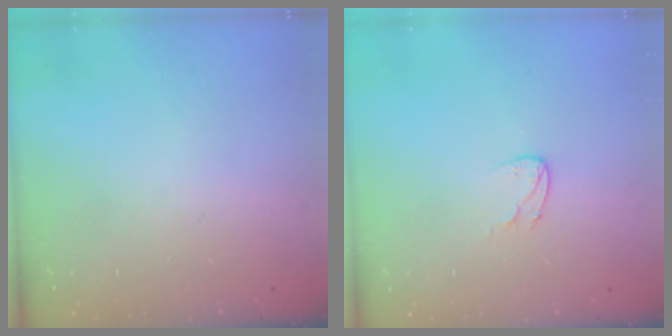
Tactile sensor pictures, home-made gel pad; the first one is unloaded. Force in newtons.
{"total": 5.6, "press": 5.6, "slide": 0.7}